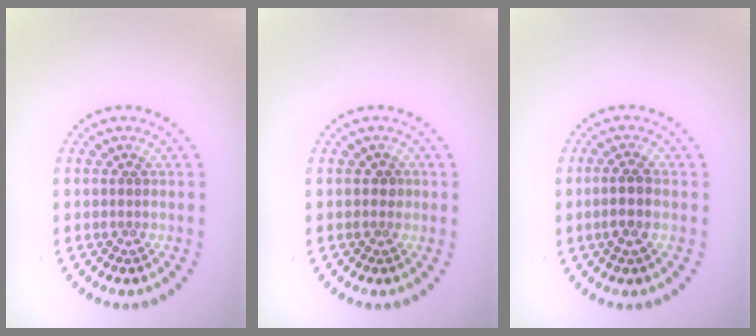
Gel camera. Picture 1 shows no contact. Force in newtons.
{"total": 0.7, "press": 0.7, "slide": 0.3}
{"total": 2.1, "press": 1.9, "slide": 0.8}